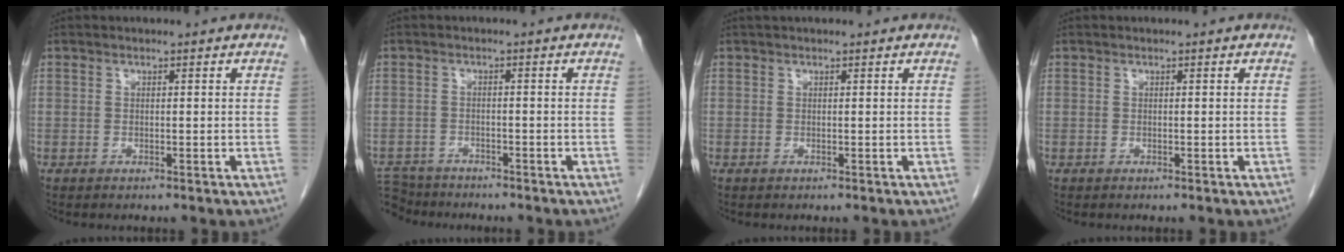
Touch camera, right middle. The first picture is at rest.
{"total": 6.5, "force": [-6.0, 2.4, 0.7], "torque": [-0.019, -0.001, -0.103]}
{"total": 2.0, "force": [1.5, 0.7, 1.2], "torque": [-0.019, 0.024, 0.020]}
{"total": 0.0}